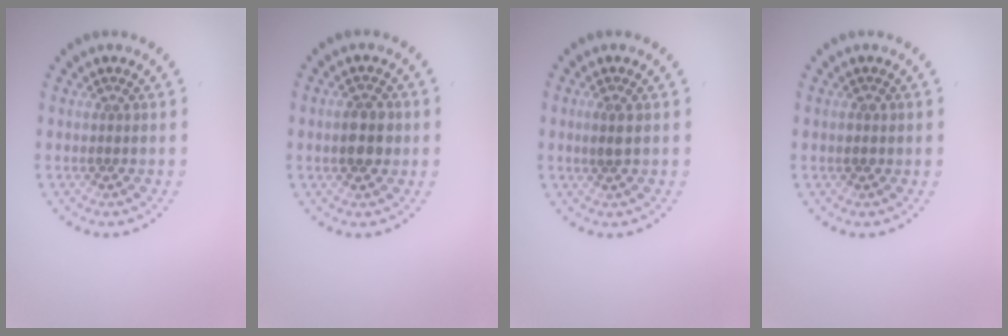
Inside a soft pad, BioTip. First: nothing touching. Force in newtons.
{"total": 2.9, "press": 2.9, "slide": 0.0}
{"total": 1.5, "press": 1.4, "slide": 0.6}
{"total": 0.9, "press": 0.9, "slide": 0.1}